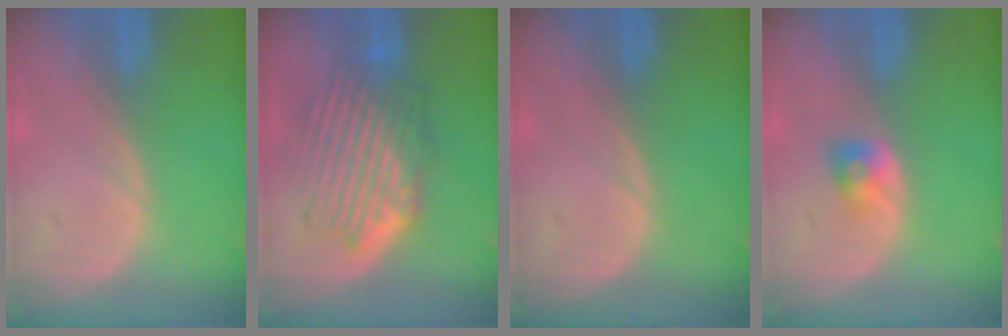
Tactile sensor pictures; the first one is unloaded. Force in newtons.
{"total": 9.1, "press": 8.3, "slide": 3.7}
{"total": 0.0}
{"total": 2.3, "press": 2.2, "slide": 0.7}